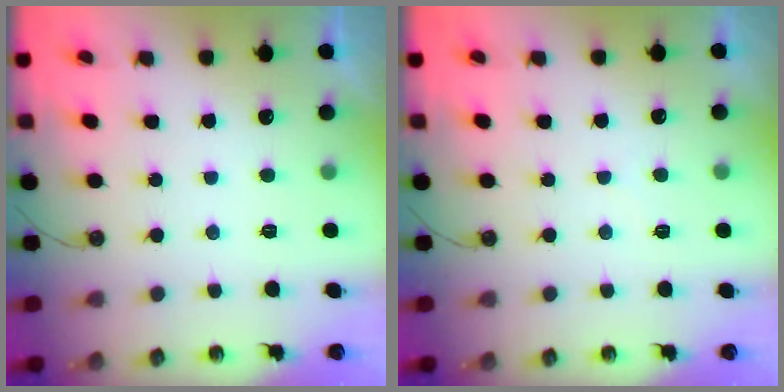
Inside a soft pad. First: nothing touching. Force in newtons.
{"total": 3.1, "press": 3.0, "slide": 0.5}